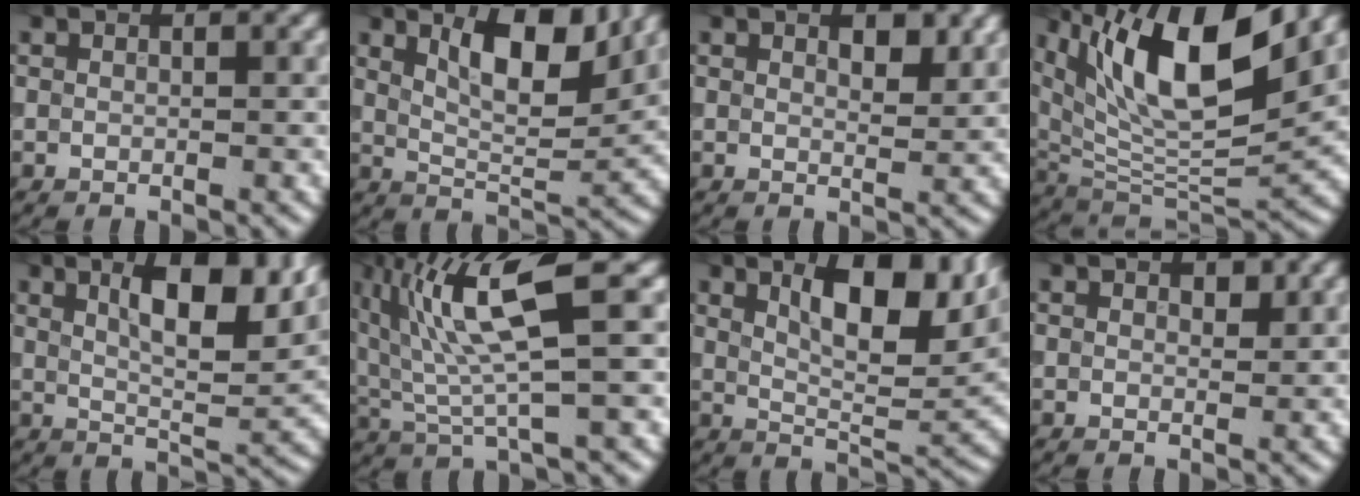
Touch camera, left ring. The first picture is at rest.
{"total": 7.0, "force": [3.5, 2.4, 5.6], "torque": [-0.094, -0.001, 0.058]}
{"total": 2.2, "force": [1.2, 0.9, 1.6], "torque": [-0.019, -0.002, 0.022]}
{"total": 13.3, "force": [6.1, 4.9, 10.8], "torque": [-0.180, 0.006, 0.106]}
{"total": 8.2, "force": [3.7, 2.5, 6.9], "torque": [-0.104, 0.003, 0.064]}
{"total": 7.9, "force": [2.4, 1.6, 7.4], "torque": [-0.150, 0.003, 0.047]}
{"total": 9.6, "force": [3.8, 3.6, 8.0], "torque": [-0.126, 0.003, 0.065]}
{"total": 0.8, "force": [0.5, 0.4, 0.4], "torque": [-0.003, -0.003, 0.008]}